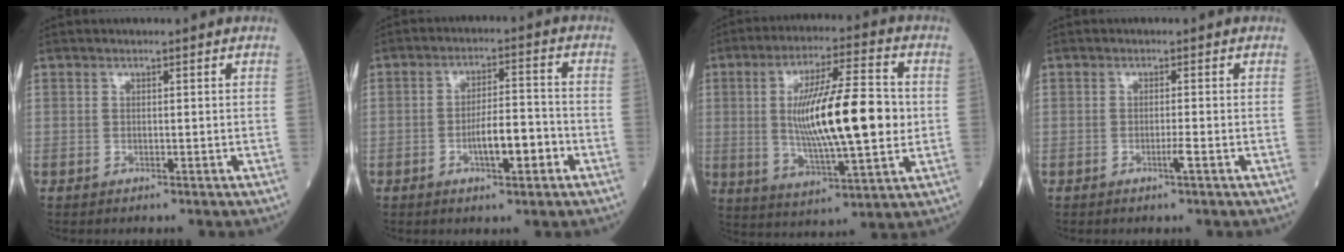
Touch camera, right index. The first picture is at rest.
{"total": 6.7, "force": [-2.5, 1.6, 6.0], "torque": [-0.106, 0.008, -0.040]}
{"total": 17.1, "force": [0.6, 2.9, 16.8], "torque": [-0.302, 0.002, 0.009]}
{"total": 1.5, "force": [-0.7, -0.3, 1.3], "torque": [-0.027, -0.003, -0.012]}